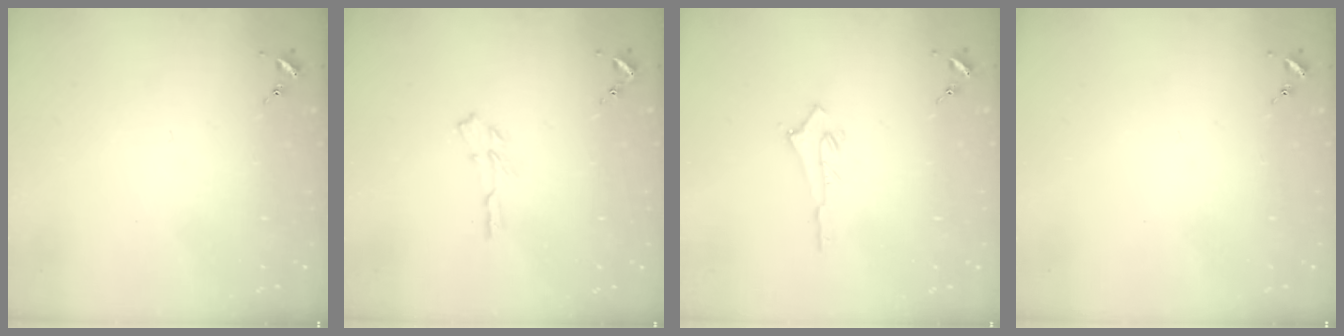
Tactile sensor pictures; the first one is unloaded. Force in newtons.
{"total": 3.6, "press": 3.6, "slide": 0.4}
{"total": 2.5, "press": 2.5, "slide": 0.2}
{"total": 0.0}